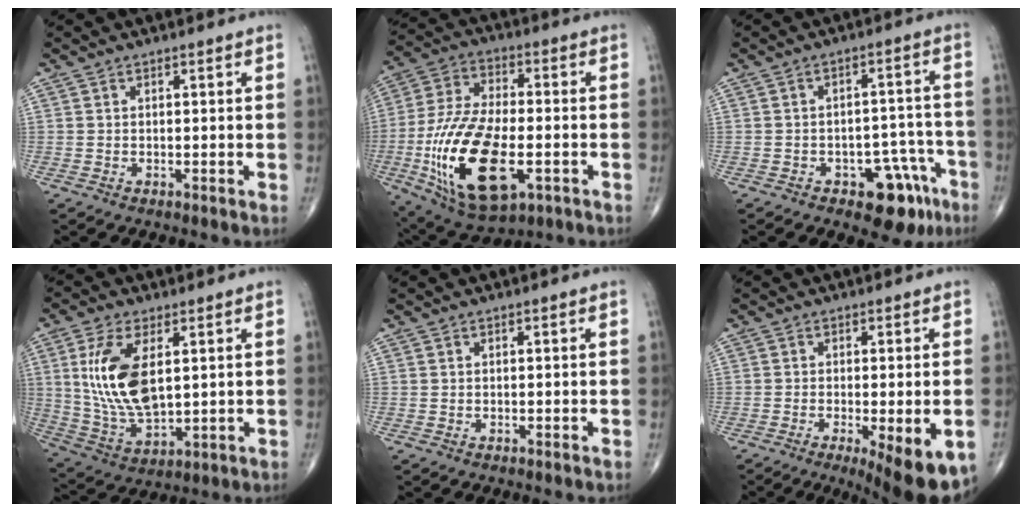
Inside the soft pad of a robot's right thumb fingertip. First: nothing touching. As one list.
[{"total": 22.2, "force": [-5.8, 10.7, 18.6], "torque": [-0.371, 0.007, -0.089]}, {"total": 10.2, "force": [-5.6, 5.3, 6.6], "torque": [-0.044, 0.044, -0.069]}, {"total": 14.6, "force": [3.3, 7.2, 12.3], "torque": [-0.245, -0.019, 0.076]}, {"total": 0.0}, {"total": 12.3, "force": [-5.5, 3.5, 10.4], "torque": [-0.122, -0.010, -0.073]}]